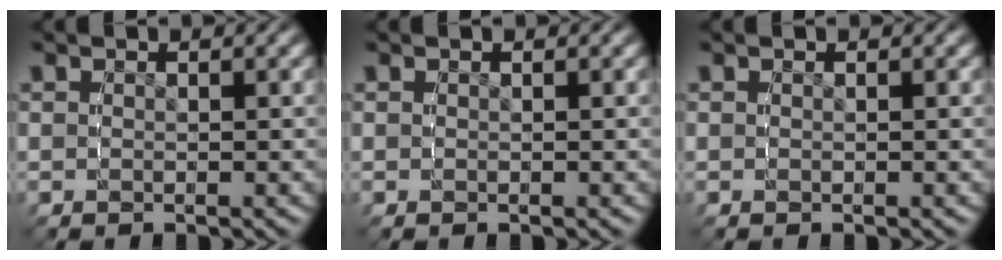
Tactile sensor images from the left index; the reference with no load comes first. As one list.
[{"total": 0.0}, {"total": 0.0}]